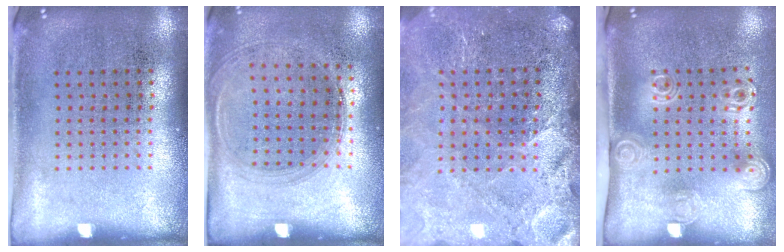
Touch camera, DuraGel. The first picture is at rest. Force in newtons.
{"total": 1.3, "press": 1.2, "slide": 0.5}
{"total": 3.6, "press": 3.0, "slide": 1.9}
{"total": 2.1, "press": 1.4, "slide": 1.6}